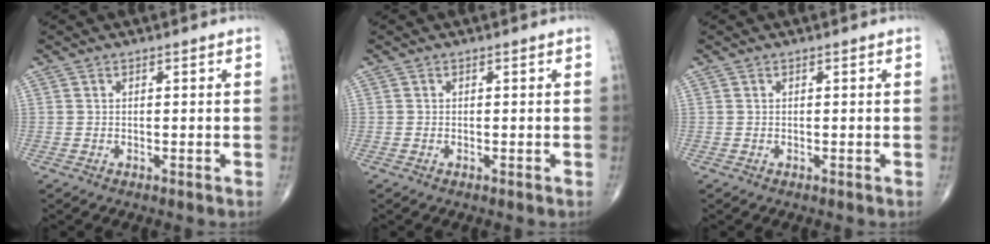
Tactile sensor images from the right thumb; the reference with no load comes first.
{"total": 0.0}
{"total": 0.0}